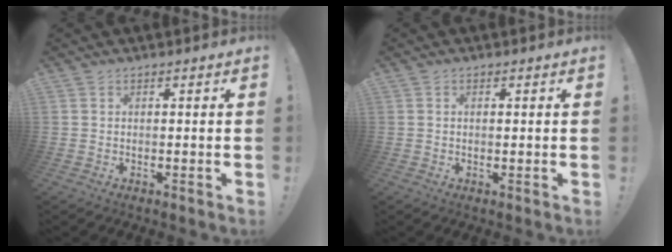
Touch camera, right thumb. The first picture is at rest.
{"total": 0.7, "force": [0.1, 0.2, 0.6], "torque": [-0.007, -0.001, 0.001]}